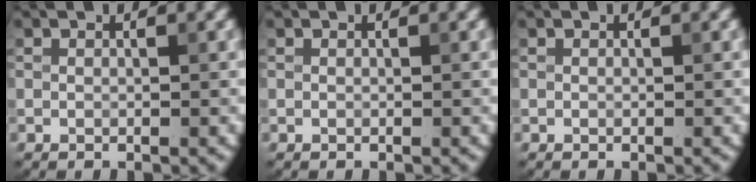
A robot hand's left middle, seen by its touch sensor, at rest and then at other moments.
{"total": 0.0}
{"total": 0.0}